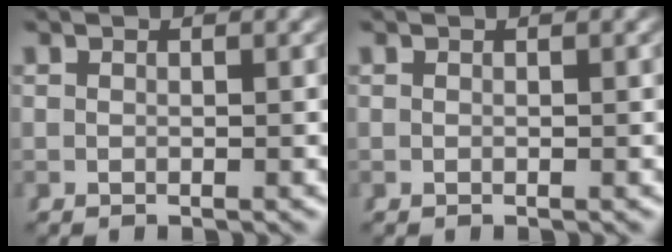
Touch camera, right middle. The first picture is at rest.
{"total": 0.0}